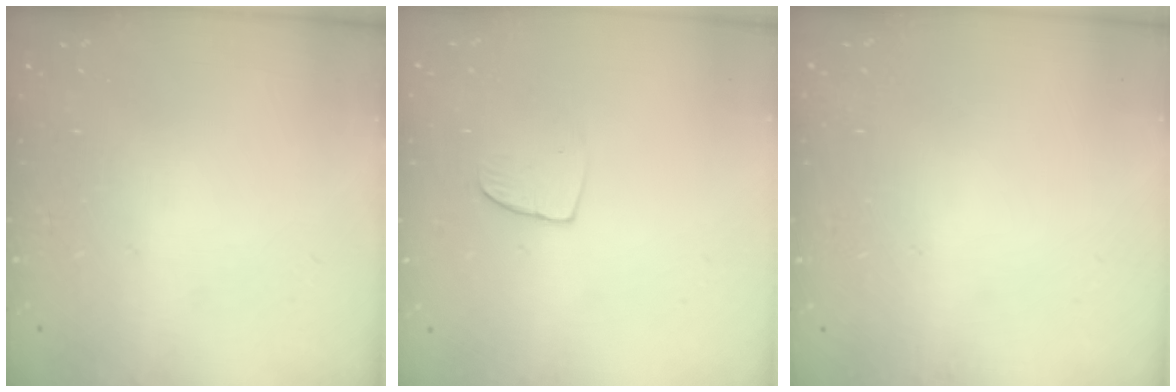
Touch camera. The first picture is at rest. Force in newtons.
{"total": 5.5, "press": 5.5, "slide": 0.4}
{"total": 0.0}